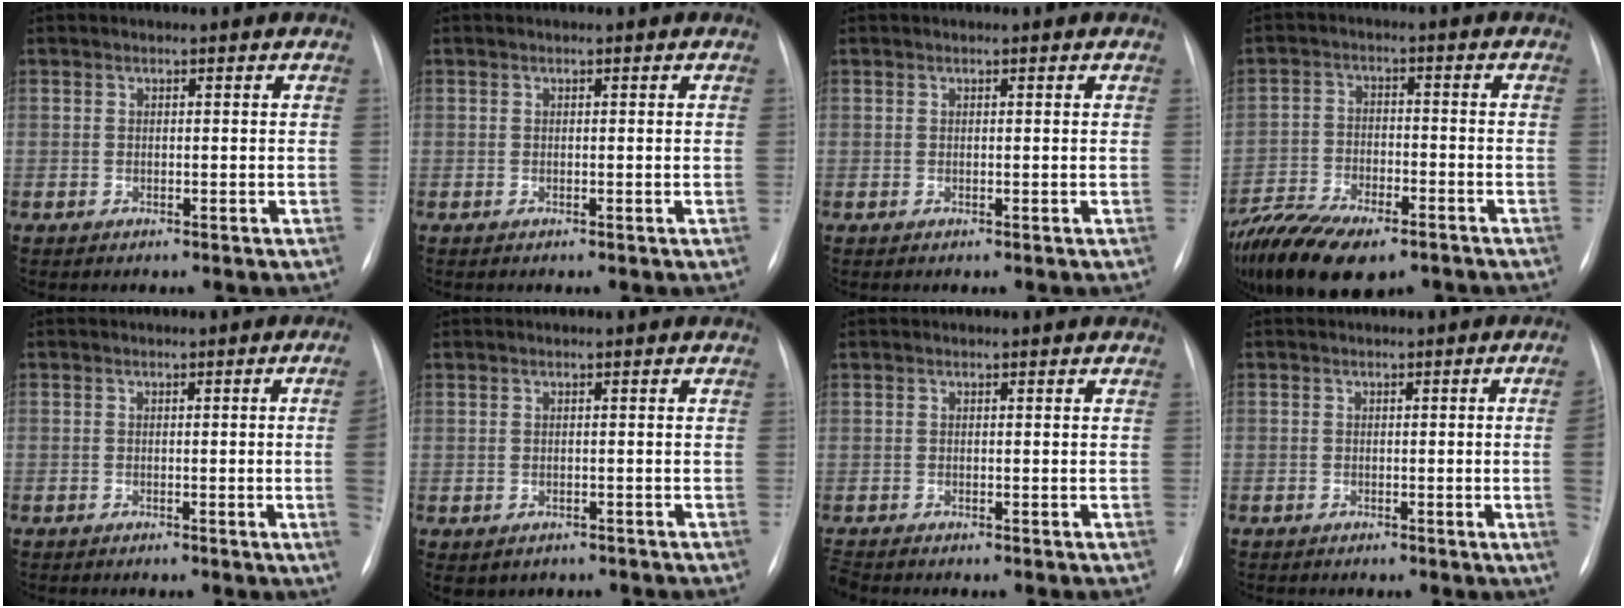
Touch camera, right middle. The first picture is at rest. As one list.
[{"total": 0.0}, {"total": 0.0}, {"total": 16.3, "force": [-12.0, 6.6, 8.9], "torque": [-0.189, -0.007, -0.197]}, {"total": 4.2, "force": [-0.6, -1.3, 4.0], "torque": [-0.035, -0.004, -0.010]}, {"total": 4.3, "force": [-3.1, 2.7, 1.2], "torque": [-0.015, 0.008, -0.032]}, {"total": 1.0, "force": [-0.9, -0.2, 0.2], "torque": [-0.008, -0.005, -0.018]}, {"total": 4.1, "force": [-0.7, -1.2, 3.8], "torque": [-0.034, -0.004, -0.011]}]